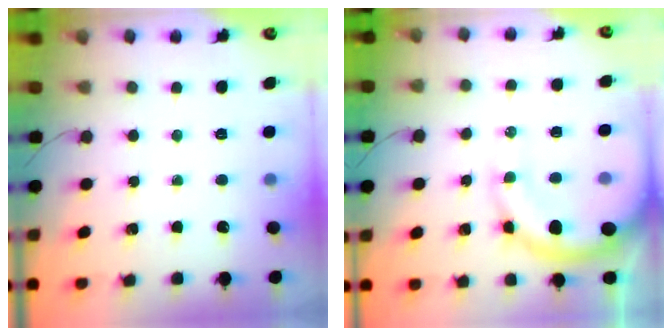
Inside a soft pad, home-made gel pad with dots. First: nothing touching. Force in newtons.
{"total": 12.7, "press": 12.4, "slide": 2.7}